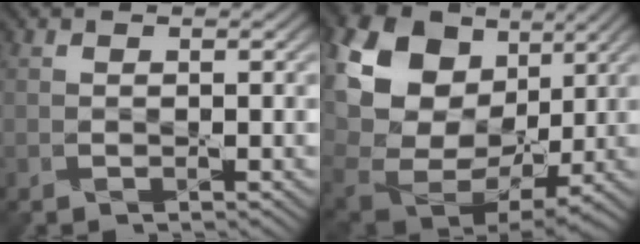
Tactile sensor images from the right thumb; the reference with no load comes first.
{"total": 20.8, "force": [8.5, 15.6, 10.8], "torque": [-0.294, 0.047, 0.169]}